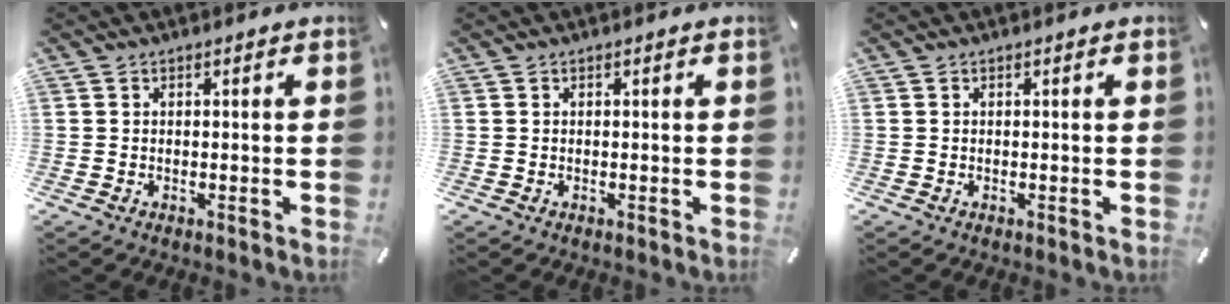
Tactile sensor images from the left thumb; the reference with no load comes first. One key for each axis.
{"total": 0.0}
{"total": 0.0}